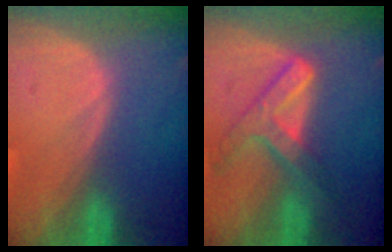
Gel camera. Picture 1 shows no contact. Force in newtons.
{"total": 7.3, "press": 6.2, "slide": 3.9}